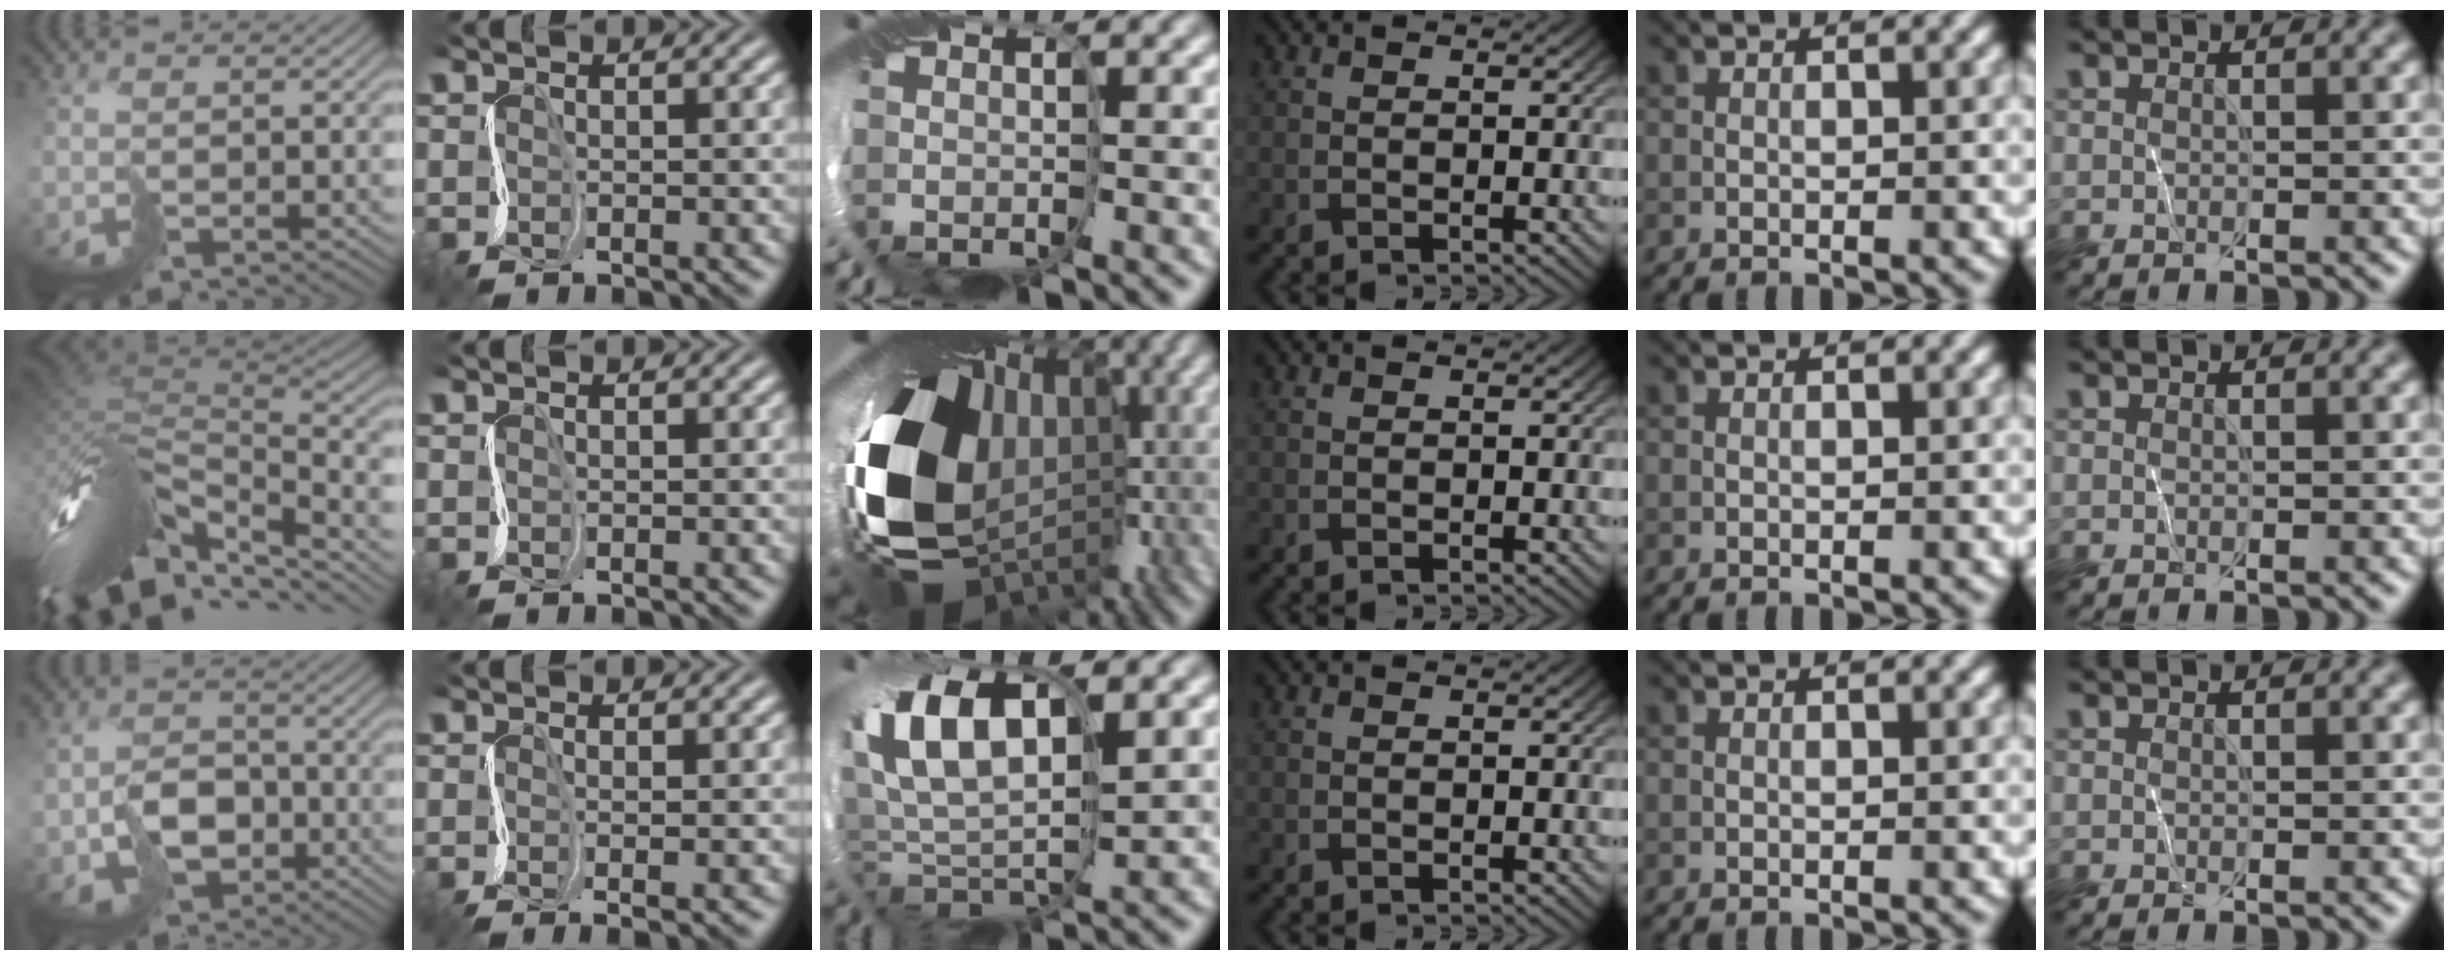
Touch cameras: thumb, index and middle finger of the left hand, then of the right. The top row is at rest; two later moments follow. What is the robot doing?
{"motion": "cut", "object": "bubble wrap"}